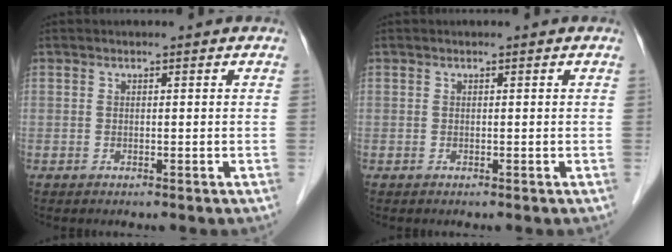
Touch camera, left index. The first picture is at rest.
{"total": 0.0}